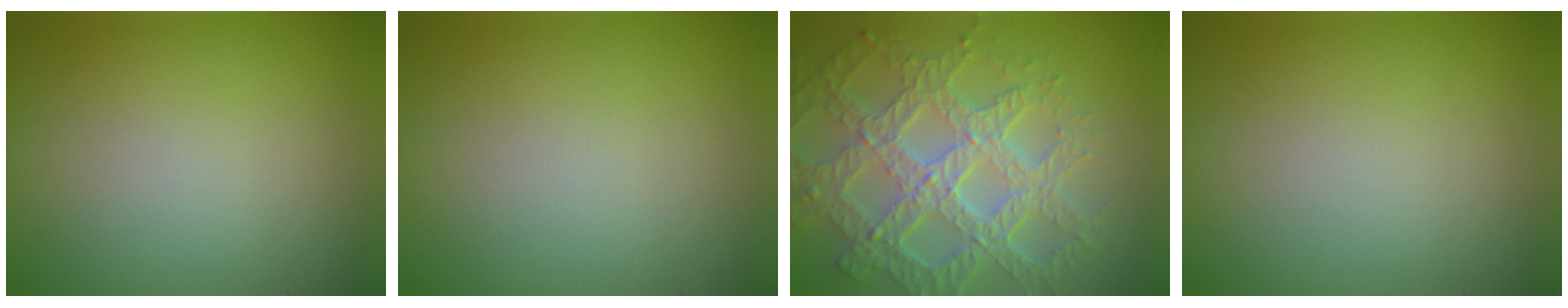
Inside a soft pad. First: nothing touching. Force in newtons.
{"total": 0.0}
{"total": 8.1, "press": 5.9, "slide": 5.6}
{"total": 0.0}